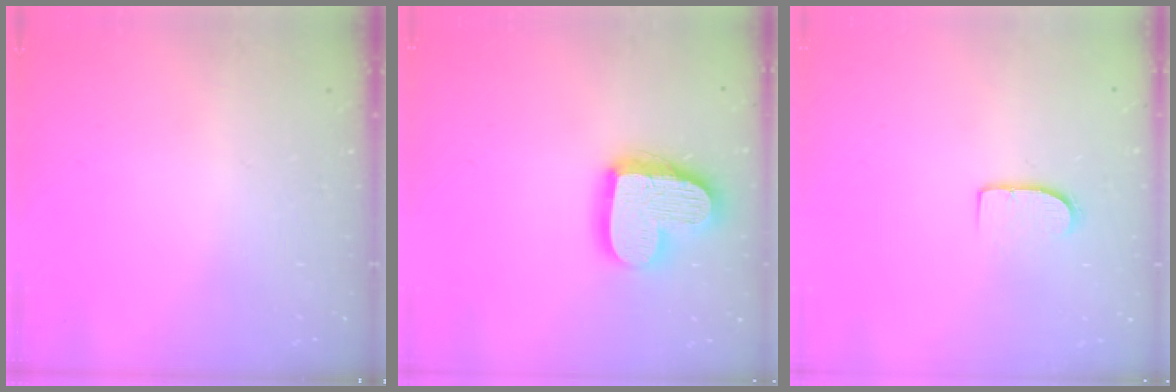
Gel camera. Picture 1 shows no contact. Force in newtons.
{"total": 17.3, "press": 17.3, "slide": 1.5}
{"total": 6.6, "press": 6.6, "slide": 0.5}